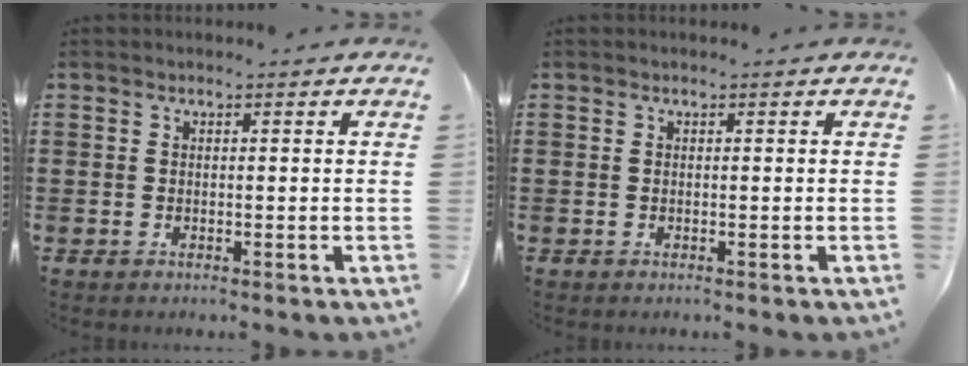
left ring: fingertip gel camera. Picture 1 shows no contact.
{"total": 0.0}